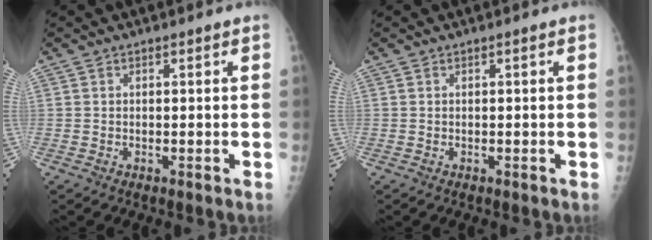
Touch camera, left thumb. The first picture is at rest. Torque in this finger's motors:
{"motor_torque": [0.03, 0.03, -0.09, -0.10, 0.00]}